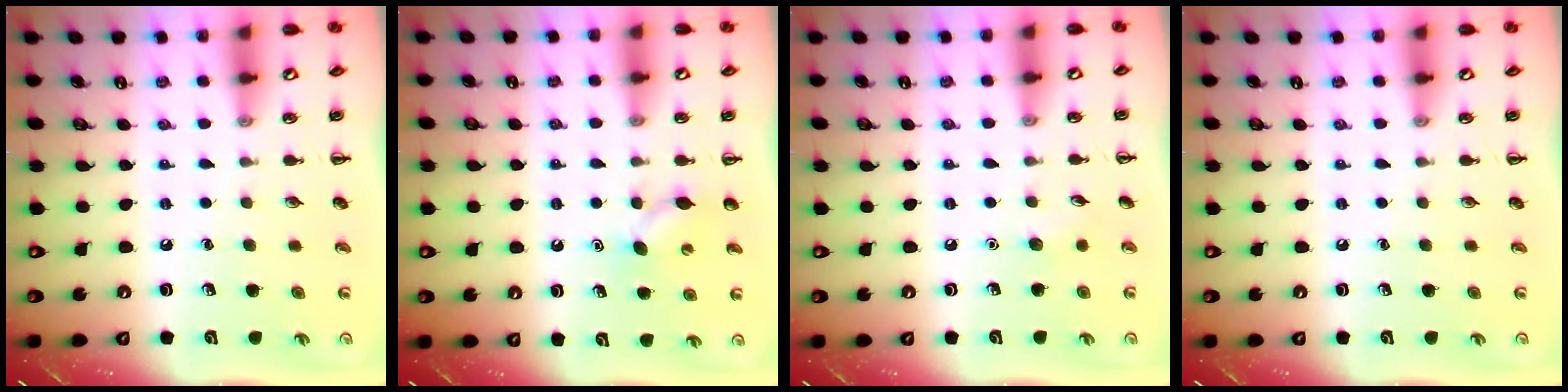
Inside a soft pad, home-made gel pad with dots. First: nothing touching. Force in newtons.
{"total": 6.3, "press": 6.1, "slide": 1.8}
{"total": 4.2, "press": 4.0, "slide": 1.3}
{"total": 0.0}